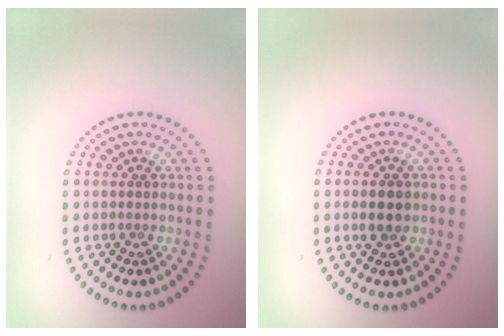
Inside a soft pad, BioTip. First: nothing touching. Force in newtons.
{"total": 2.1, "press": 2.1, "slide": 0.1}